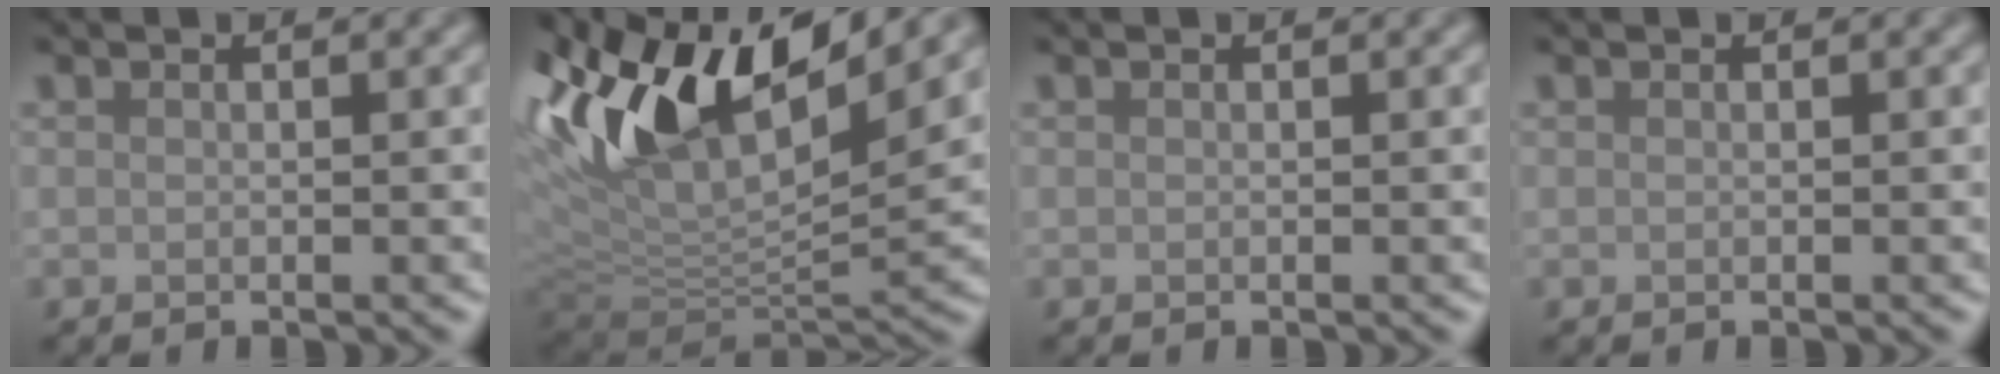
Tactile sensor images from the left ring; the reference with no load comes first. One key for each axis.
{"total": 13.2, "fx": 5.4, "fy": 5.9, "fz": 10.4, "tx": -0.207, "ty": 0.017, "tz": 0.098}
{"total": 0.0}
{"total": 0.0}